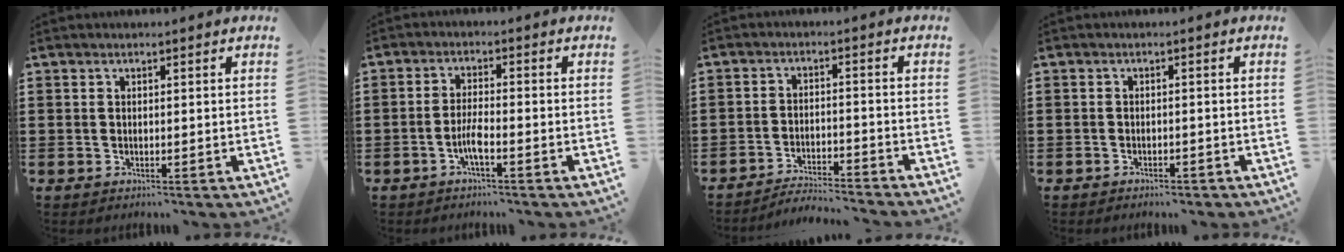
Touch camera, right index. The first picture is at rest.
{"total": 3.7, "force": [-1.8, 0.5, 3.1], "torque": [-0.076, -0.008, -0.038]}
{"total": 3.5, "force": [-3.5, -0.1, 0.4], "torque": [-0.013, 0.003, -0.074]}
{"total": 1.2, "force": [-1.1, 0.3, 0.1], "torque": [-0.007, 0.001, -0.025]}